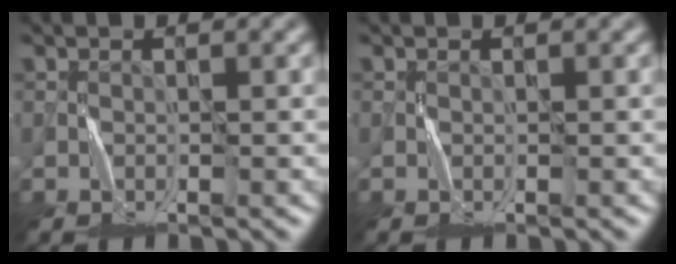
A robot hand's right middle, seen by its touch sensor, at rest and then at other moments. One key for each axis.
{"total": 0.0}